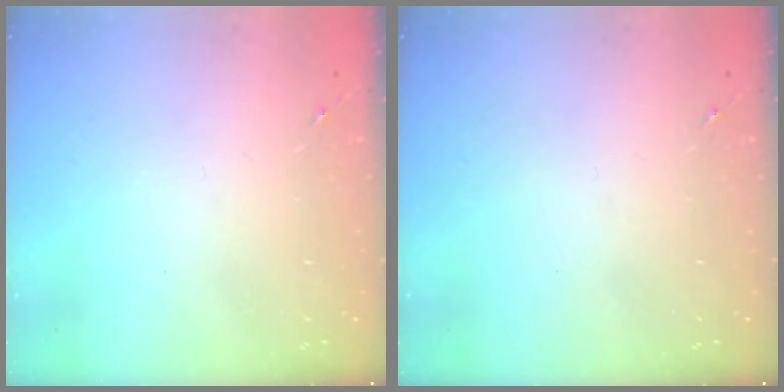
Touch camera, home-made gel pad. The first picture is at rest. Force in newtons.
{"total": 0.0}